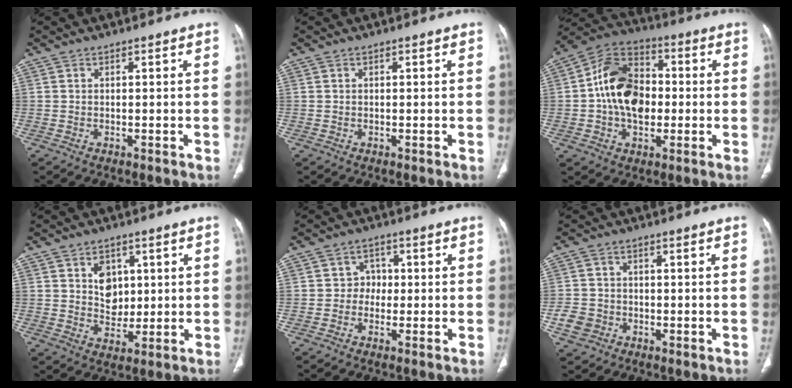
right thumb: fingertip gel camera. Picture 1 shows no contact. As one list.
[{"total": 0.0}, {"total": 15.3, "force": [-0.3, 10.8, 10.9], "torque": [-0.164, 0.029, -0.013]}, {"total": 6.4, "force": [1.9, 5.0, 3.5], "torque": [-0.025, -0.013, 0.036]}, {"total": 3.3, "force": [-0.2, 3.1, 1.1], "torque": [0.011, 0.012, -0.013]}, {"total": 4.6, "force": [-1.4, 4.0, 1.6], "torque": [-0.020, 0.015, -0.024]}]